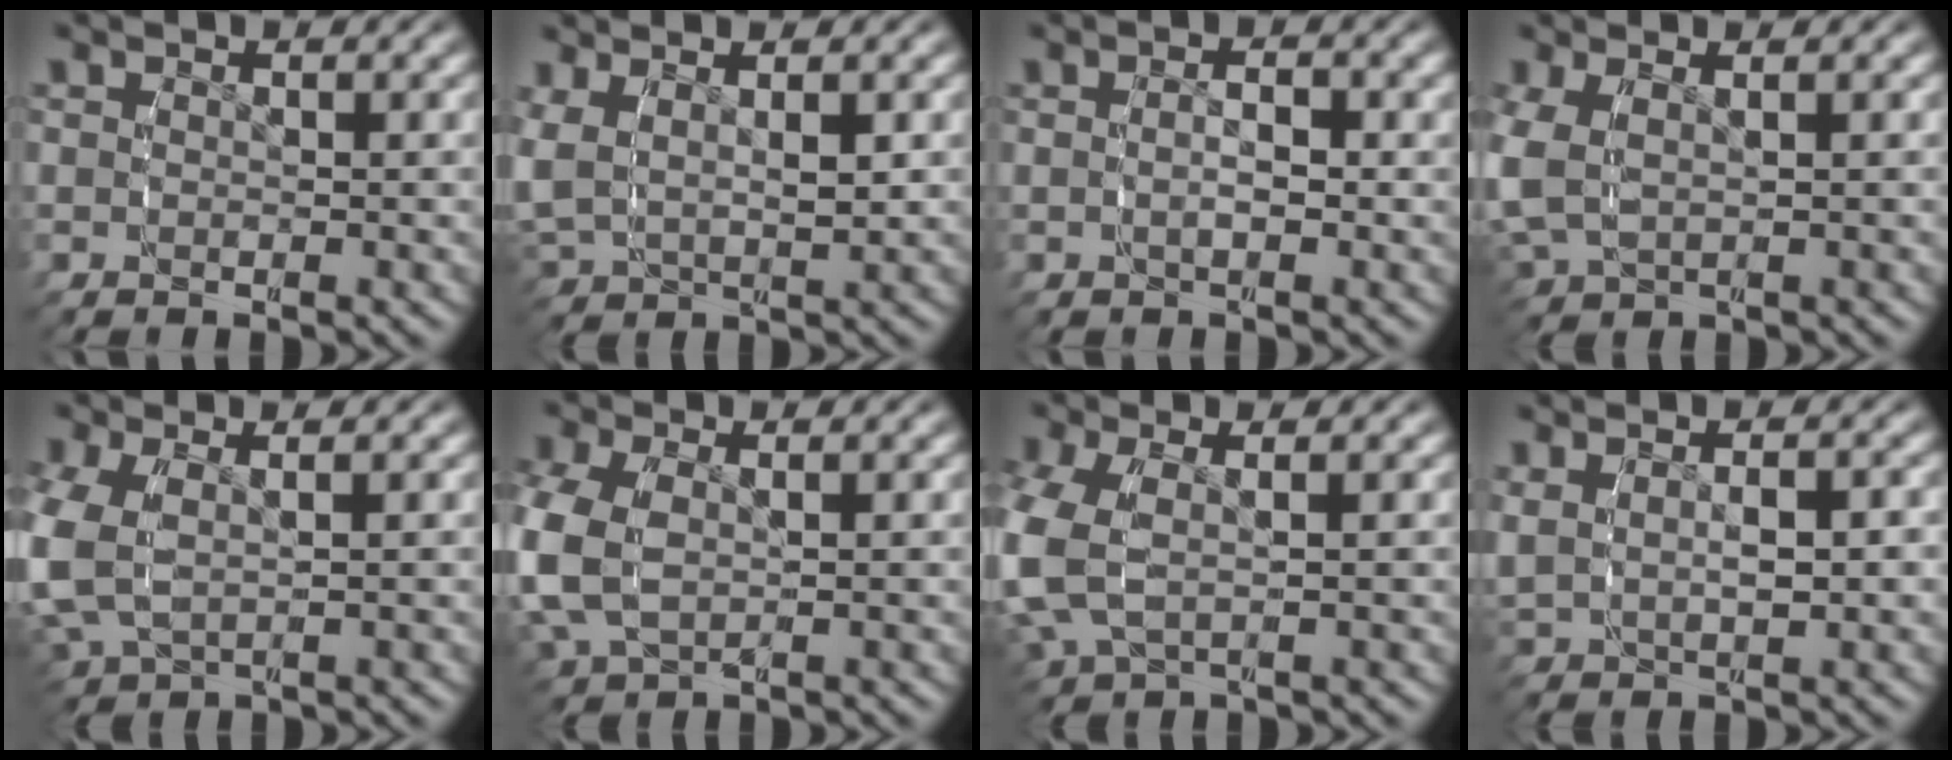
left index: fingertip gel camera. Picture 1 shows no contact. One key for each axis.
{"total": 4.2, "fx": 1.4, "fy": 3.0, "fz": 2.6, "tx": -0.088, "ty": -0.008, "tz": 0.032}
{"total": 1.7, "fx": -0.3, "fy": 0.5, "fz": 1.6, "tx": -0.032, "ty": -0.002, "tz": -0.006}
{"total": 3.9, "fx": 0.4, "fy": 2.9, "fz": 2.6, "tx": -0.087, "ty": -0.008, "tz": 0.021}
{"total": 4.8, "fx": 0.2, "fy": 3.5, "fz": 3.2, "tx": -0.109, "ty": -0.013, "tz": 0.019}
{"total": 4.9, "fx": 0.1, "fy": 3.8, "fz": 3.1, "tx": -0.113, "ty": -0.015, "tz": 0.015}
{"total": 5.3, "fx": 0.2, "fy": 3.8, "fz": 3.7, "tx": -0.122, "ty": -0.012, "tz": 0.014}
{"total": 2.6, "fx": 0.7, "fy": 1.5, "fz": 2.0, "tx": -0.050, "ty": -0.003, "tz": 0.025}